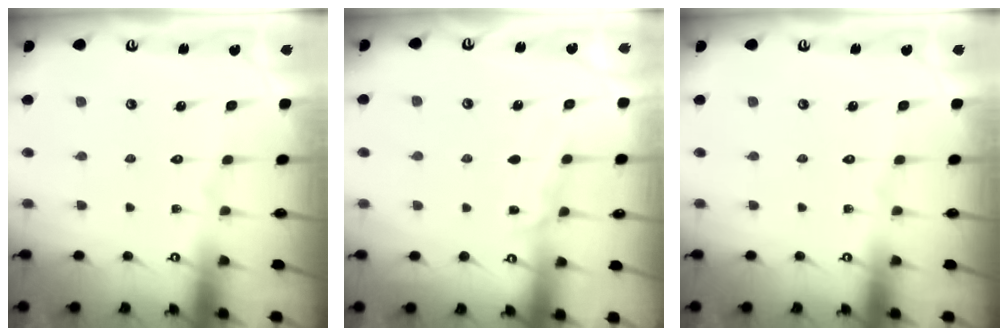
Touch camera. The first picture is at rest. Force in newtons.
{"total": 6.2, "press": 6.2, "slide": 0.6}
{"total": 0.0}